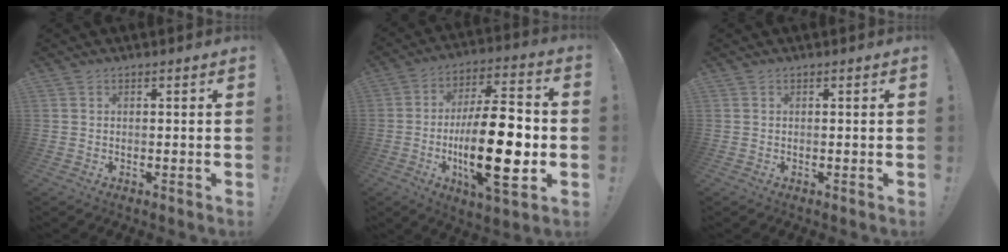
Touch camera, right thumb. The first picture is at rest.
{"total": 25.3, "force": [-4.4, 9.1, 23.2], "torque": [-0.404, 0.010, -0.070]}
{"total": 0.0}